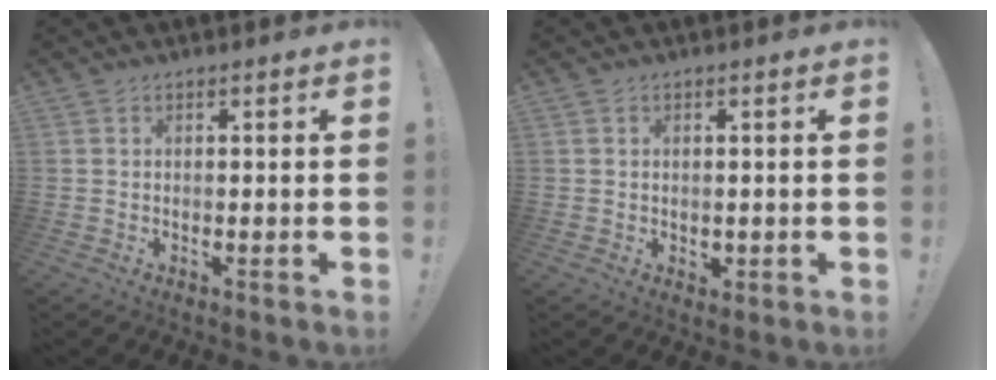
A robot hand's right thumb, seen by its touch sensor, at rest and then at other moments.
{"total": 1.2, "force": [0.3, 1.1, 0.4], "torque": [-0.003, 0.000, 0.005]}